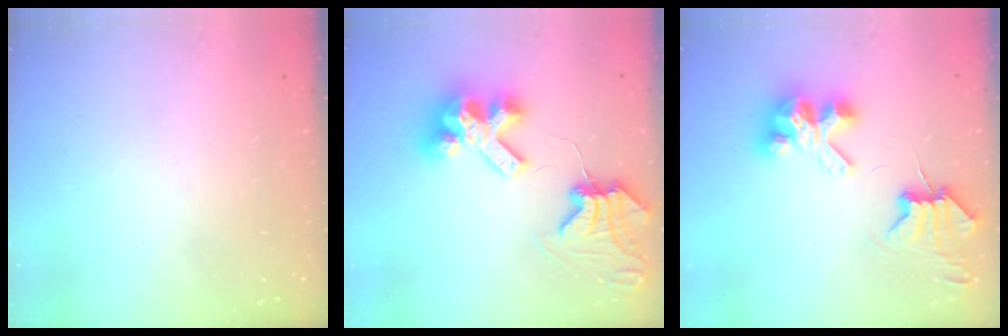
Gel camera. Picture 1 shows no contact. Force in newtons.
{"total": 11.3, "press": 11.2, "slide": 1.3}
{"total": 6.3, "press": 6.3, "slide": 0.8}